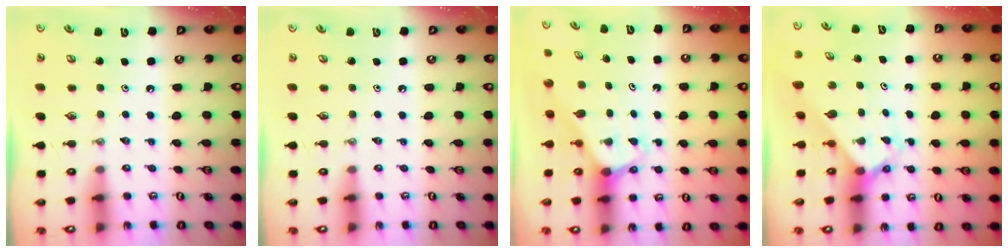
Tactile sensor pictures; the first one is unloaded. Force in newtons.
{"total": 0.0}
{"total": 2.2, "press": 2.2, "slide": 0.1}
{"total": 2.2, "press": 2.2, "slide": 0.2}